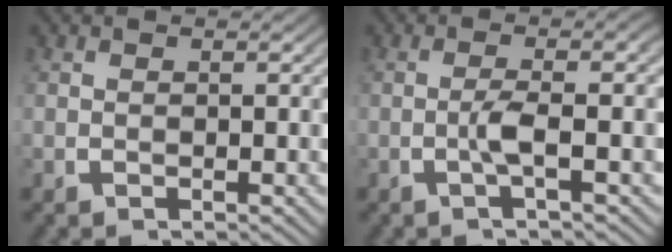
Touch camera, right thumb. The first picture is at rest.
{"total": 2.7, "force": [-0.6, 0.2, 2.6], "torque": [-0.055, 0.002, -0.014]}